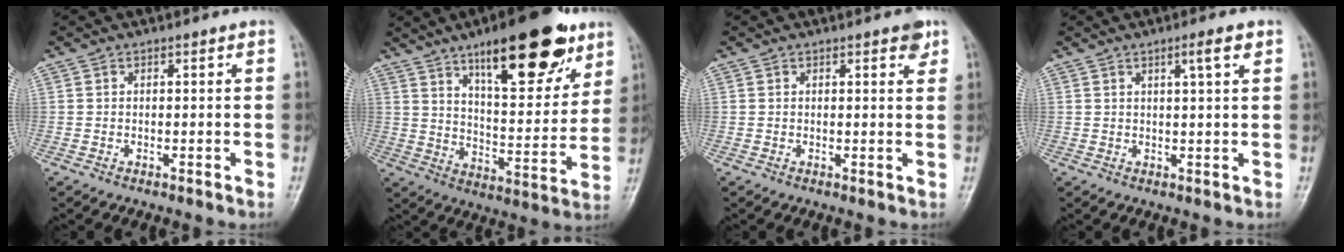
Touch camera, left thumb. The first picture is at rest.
{"total": 22.5, "force": [13.5, 7.8, 16.3], "torque": [-0.198, -0.059, 0.211]}
{"total": 2.3, "force": [1.5, 0.9, 1.5], "torque": [-0.009, -0.006, 0.016]}
{"total": 3.4, "force": [1.9, 0.2, 2.8], "torque": [-0.046, -0.006, 0.032]}